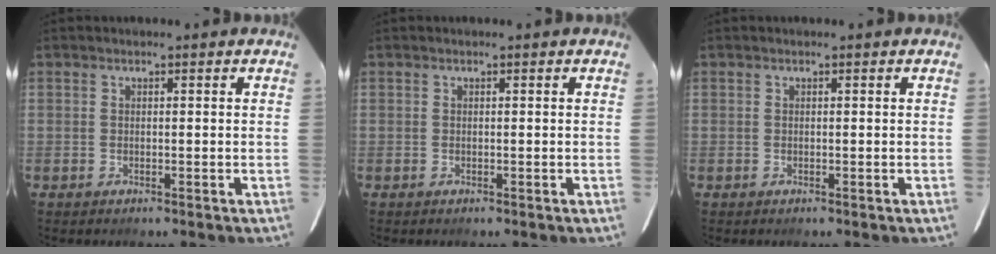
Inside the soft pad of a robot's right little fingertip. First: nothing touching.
{"total": 0.0}
{"total": 0.0}